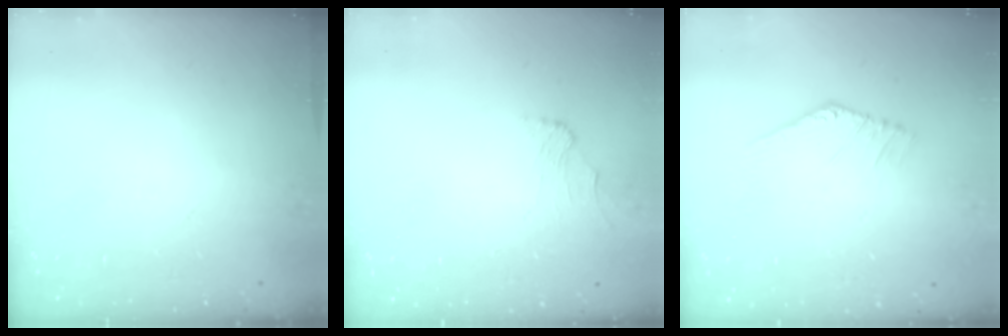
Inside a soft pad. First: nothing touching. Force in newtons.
{"total": 0.6, "press": 0.4, "slide": 0.4}
{"total": 3.0, "press": 3.0, "slide": 0.1}